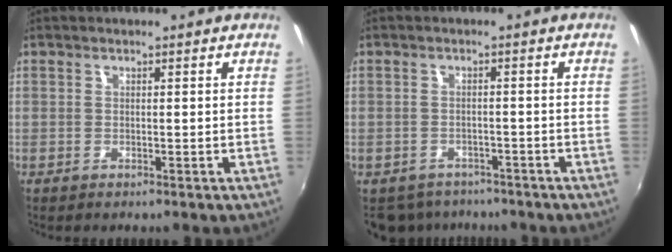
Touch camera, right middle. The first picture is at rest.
{"total": 6.9, "force": [-5.8, 3.5, 1.4], "torque": [-0.044, -0.006, -0.082]}